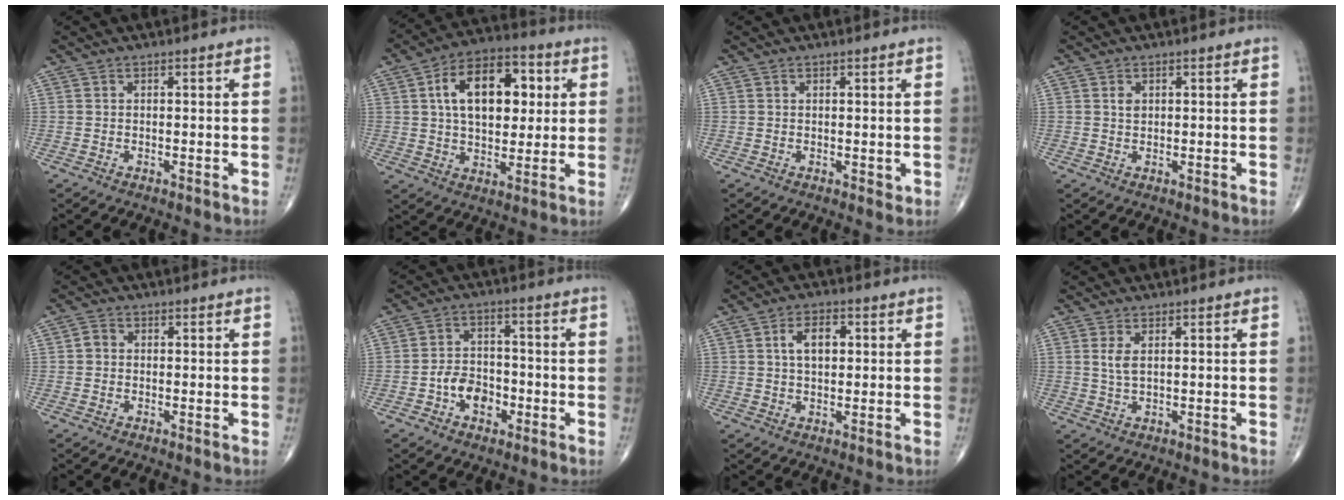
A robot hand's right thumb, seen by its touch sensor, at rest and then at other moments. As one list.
[{"total": 16.8, "force": [3.9, 10.0, 13.0], "torque": [-0.174, 0.010, 0.060]}, {"total": 0.8, "force": [0.3, 0.6, 0.5], "torque": [-0.005, -0.004, 0.006]}, {"total": 1.3, "force": [0.5, 0.9, 0.7], "torque": [-0.006, -0.002, 0.010]}, {"total": 1.8, "force": [0.0, 1.6, 0.9], "torque": [-0.010, 0.004, -0.002]}, {"total": 7.1, "force": [-2.5, 5.0, 4.3], "torque": [-0.046, 0.025, -0.046]}, {"total": 5.6, "force": [1.3, 3.3, 4.4], "torque": [-0.067, 0.005, 0.019]}, {"total": 2.7, "force": [0.9, 1.1, 2.3], "torque": [-0.048, -0.003, 0.023]}]